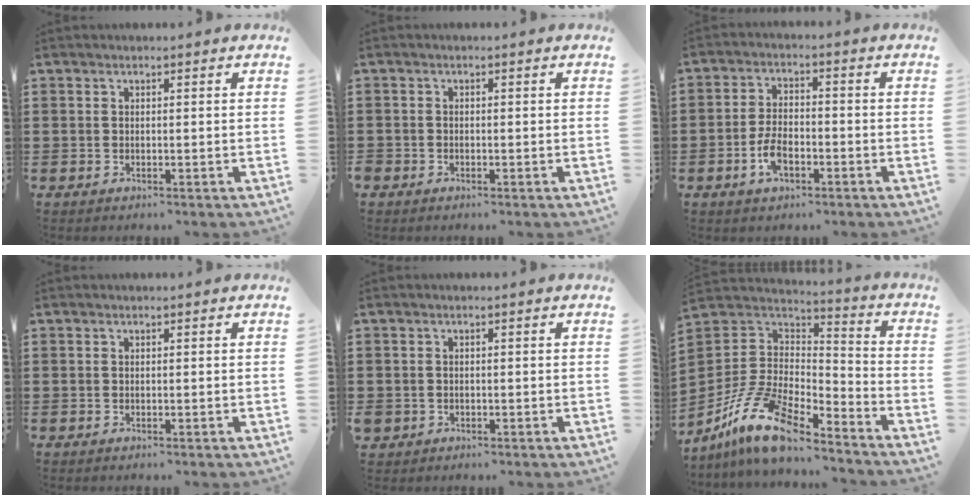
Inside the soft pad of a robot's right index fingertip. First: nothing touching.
{"total": 0.9, "force": [-0.7, 0.6, 0.0], "torque": [-0.001, 0.003, -0.017]}
{"total": 5.0, "force": [-2.1, 2.5, 3.8], "torque": [-0.086, 0.001, -0.043]}
{"total": 0.0}
{"total": 1.1, "force": [-0.5, 0.9, 0.1], "torque": [-0.004, 0.002, -0.014]}
{"total": 13.9, "force": [-9.5, 5.0, 8.9], "torque": [-0.196, 0.024, -0.184]}